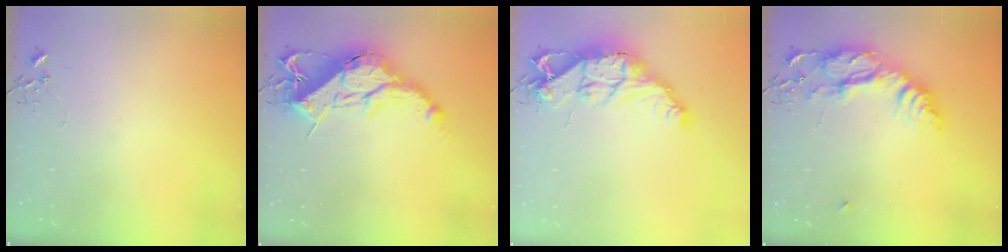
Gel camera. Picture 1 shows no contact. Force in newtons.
{"total": 19.8, "press": 19.8, "slide": 1.2}
{"total": 16.7, "press": 16.6, "slide": 1.4}
{"total": 20.7, "press": 20.6, "slide": 1.8}